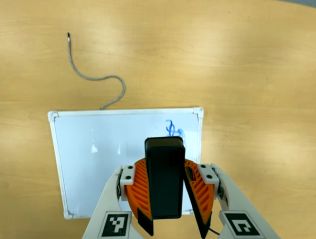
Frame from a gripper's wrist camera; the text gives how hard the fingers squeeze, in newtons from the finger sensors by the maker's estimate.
{"total": 7.7, "left": 8.5, "right": 6.9}